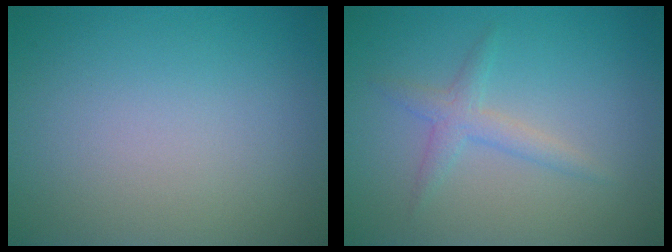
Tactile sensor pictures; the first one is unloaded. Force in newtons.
{"total": 1.9, "press": 1.9, "slide": 0.1}